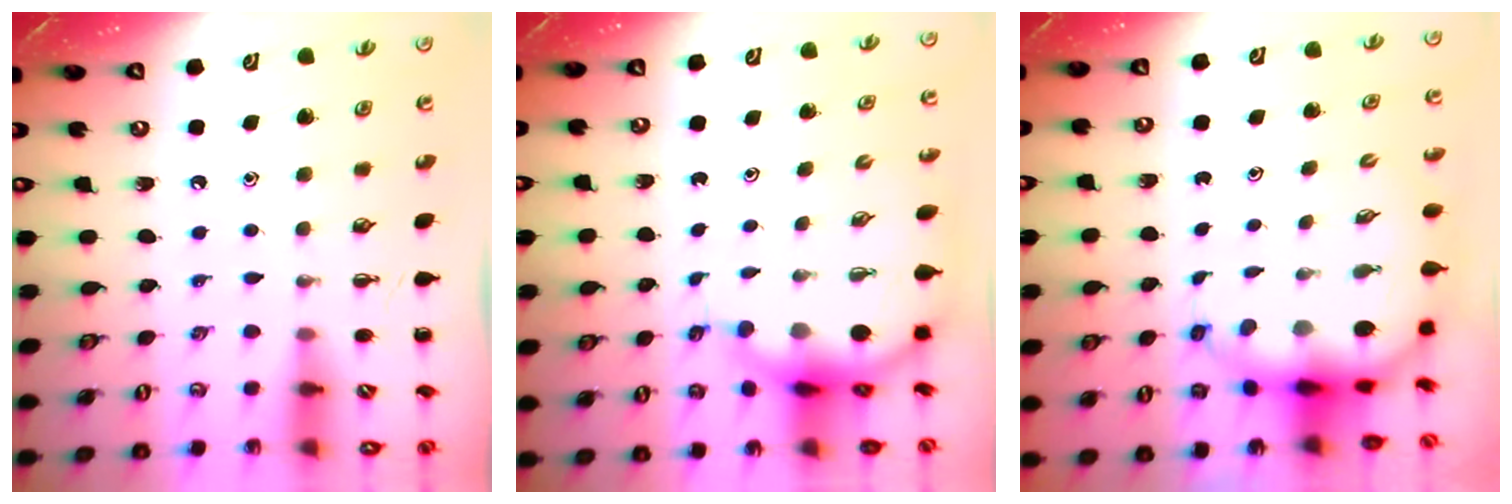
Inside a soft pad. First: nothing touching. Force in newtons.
{"total": 5.2, "press": 4.9, "slide": 1.9}
{"total": 8.5, "press": 7.9, "slide": 3.0}